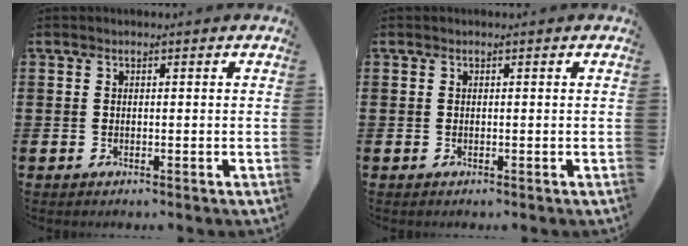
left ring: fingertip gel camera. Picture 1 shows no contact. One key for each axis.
{"total": 0.0}